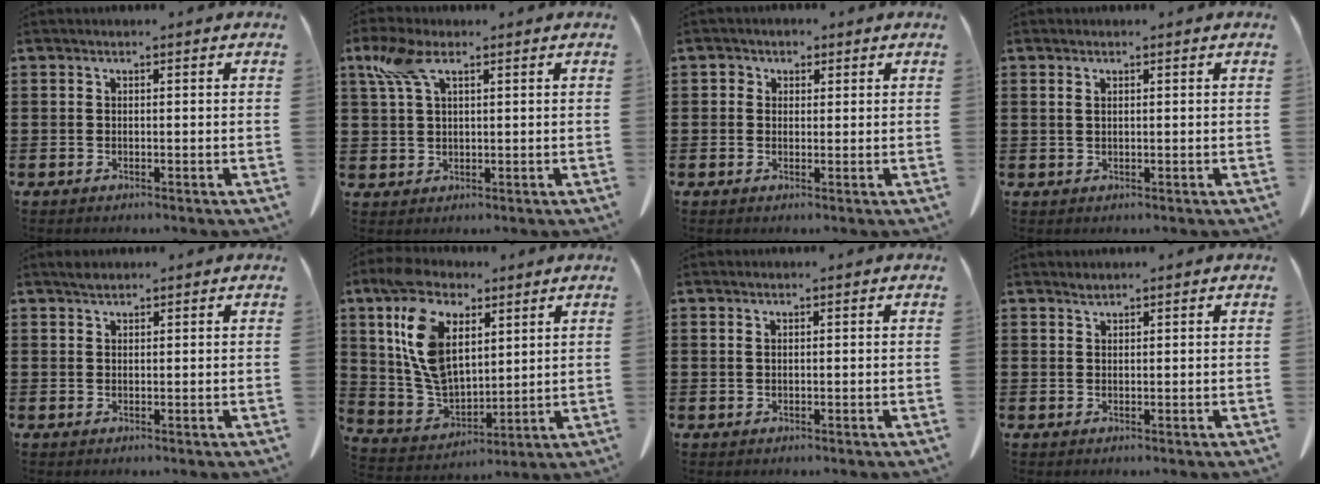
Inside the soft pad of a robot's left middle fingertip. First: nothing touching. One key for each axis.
{"total": 5.8, "fx": 2.9, "fy": 2.9, "fz": 4.2, "tx": -0.101, "ty": 0.007, "tz": 0.051}
{"total": 1.7, "fx": 0.9, "fy": 1.3, "fz": 0.6, "tx": -0.015, "ty": 0.008, "tz": 0.015}
{"total": 1.0, "fx": 0.4, "fy": 0.3, "fz": 0.8, "tx": -0.019, "ty": 0.003, "tz": 0.007}
{"total": 1.1, "fx": 1.0, "fy": 0.3, "fz": 0.4, "tx": -0.010, "ty": 0.000, "tz": 0.019}
{"total": 12.5, "fx": 6.2, "fy": 7.3, "fz": 8.0, "tx": -0.203, "ty": 0.004, "tz": 0.115}
{"total": 0.7, "fx": 0.3, "fy": 0.3, "fz": 0.6, "tx": -0.015, "ty": 0.002, "tz": 0.006}
{"total": 0.7, "fx": 0.7, "fy": 0.0, "fz": 0.2, "tx": -0.005, "ty": -0.002, "tz": 0.014}